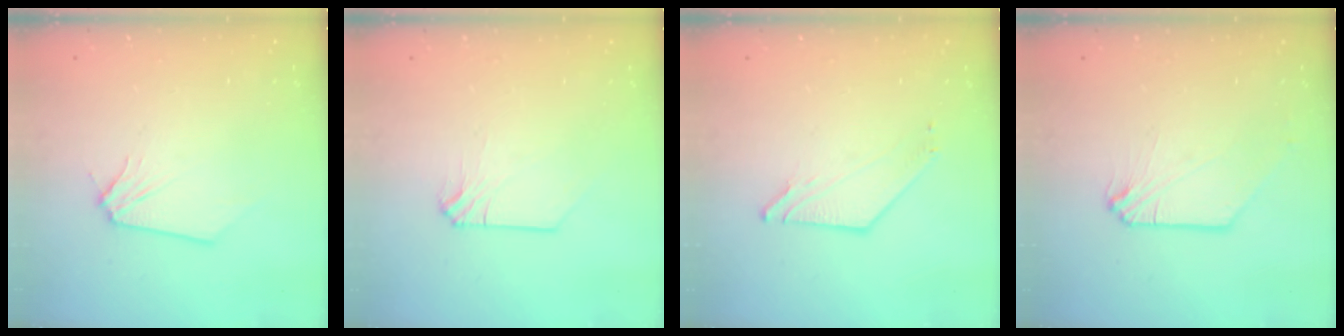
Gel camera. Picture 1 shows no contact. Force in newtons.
{"total": 0.0}
{"total": 2.7, "press": 2.7, "slide": 0.3}
{"total": 0.8, "press": 0.8, "slide": 0.2}